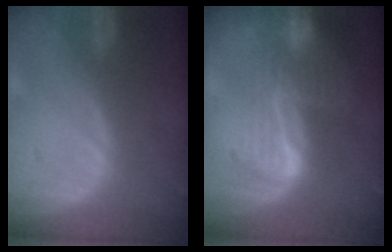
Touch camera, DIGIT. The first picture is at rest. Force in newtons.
{"total": 6.3, "press": 6.1, "slide": 1.5}